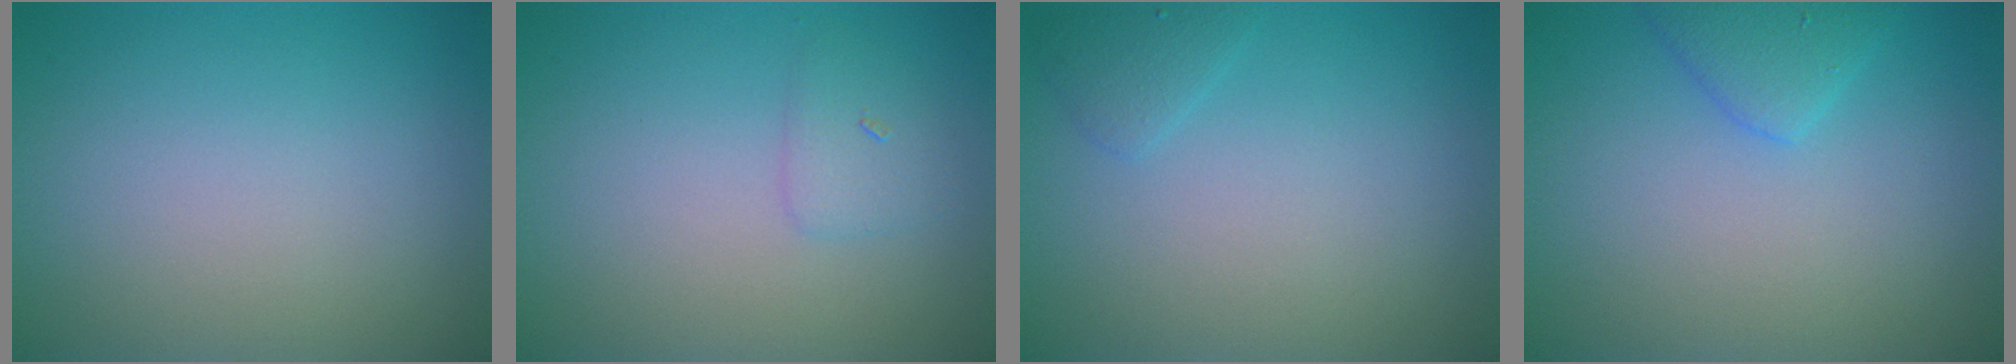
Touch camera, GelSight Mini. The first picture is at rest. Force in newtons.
{"total": 1.4, "press": 1.4, "slide": 0.1}
{"total": 1.1, "press": 1.1, "slide": 0.1}
{"total": 2.2, "press": 2.2, "slide": 0.2}